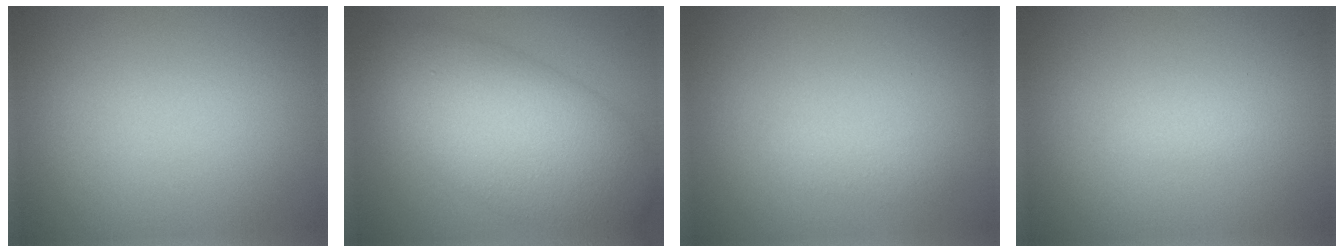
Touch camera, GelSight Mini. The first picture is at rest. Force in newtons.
{"total": 10.4, "press": 10.4, "slide": 0.2}
{"total": 1.0, "press": 1.0, "slide": 0.0}
{"total": 0.6, "press": 0.6, "slide": 0.1}